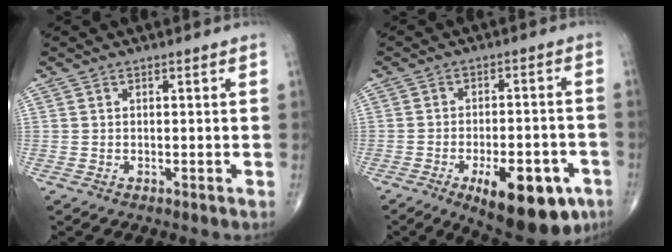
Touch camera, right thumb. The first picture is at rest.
{"total": 16.3, "force": [-8.0, 6.8, 12.5], "torque": [-0.131, 0.026, -0.101]}